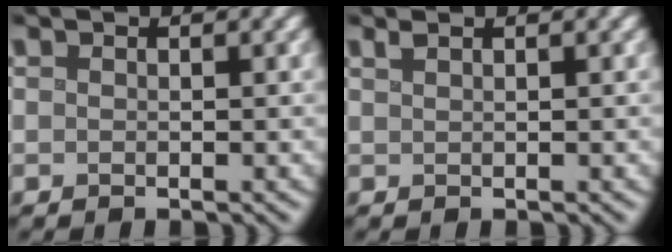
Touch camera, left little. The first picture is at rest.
{"total": 1.0, "force": [0.7, 0.3, 0.6], "torque": [-0.007, 0.005, 0.011]}